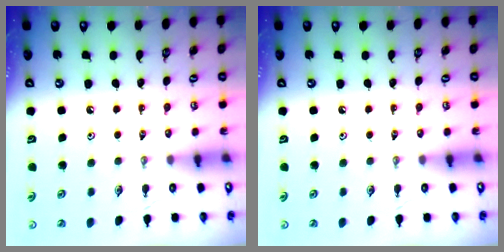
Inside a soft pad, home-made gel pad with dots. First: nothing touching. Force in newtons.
{"total": 0.0}